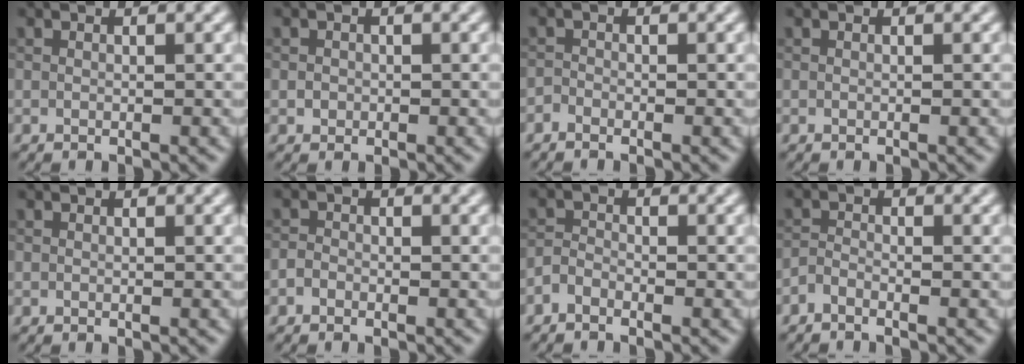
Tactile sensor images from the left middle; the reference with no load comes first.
{"total": 0.7, "force": [-0.1, 0.7, 0.2], "torque": [0.002, -0.004, -0.003]}
{"total": 0.8, "force": [-0.7, 0.2, 0.3], "torque": [-0.006, 0.000, -0.018]}
{"total": 0.0}
{"total": 0.0}
{"total": 0.9, "force": [-0.6, 0.5, 0.3], "torque": [-0.004, 0.000, -0.015]}
{"total": 1.4, "force": [-1.1, 0.6, 0.6], "torque": [-0.011, 0.003, -0.028]}
{"total": 1.2, "force": [-1.0, 0.3, 0.6], "torque": [-0.015, -0.001, -0.025]}